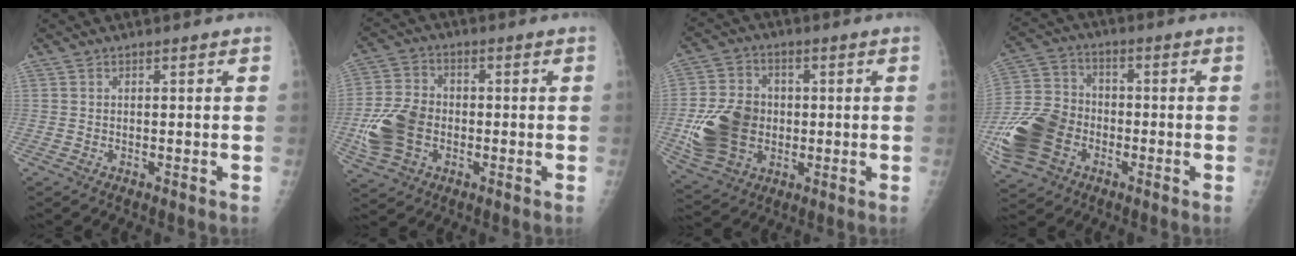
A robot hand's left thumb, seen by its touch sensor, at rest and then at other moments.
{"total": 11.0, "force": [-2.4, 8.0, 7.1], "torque": [-0.137, 0.014, -0.043]}
{"total": 14.2, "force": [-1.3, 11.1, 8.7], "torque": [-0.146, 0.005, -0.017]}
{"total": 16.0, "force": [-5.4, 12.0, 9.1], "torque": [-0.187, 0.021, -0.100]}